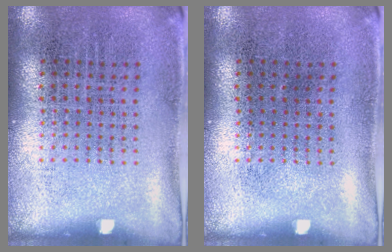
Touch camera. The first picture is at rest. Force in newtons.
{"total": 0.0}